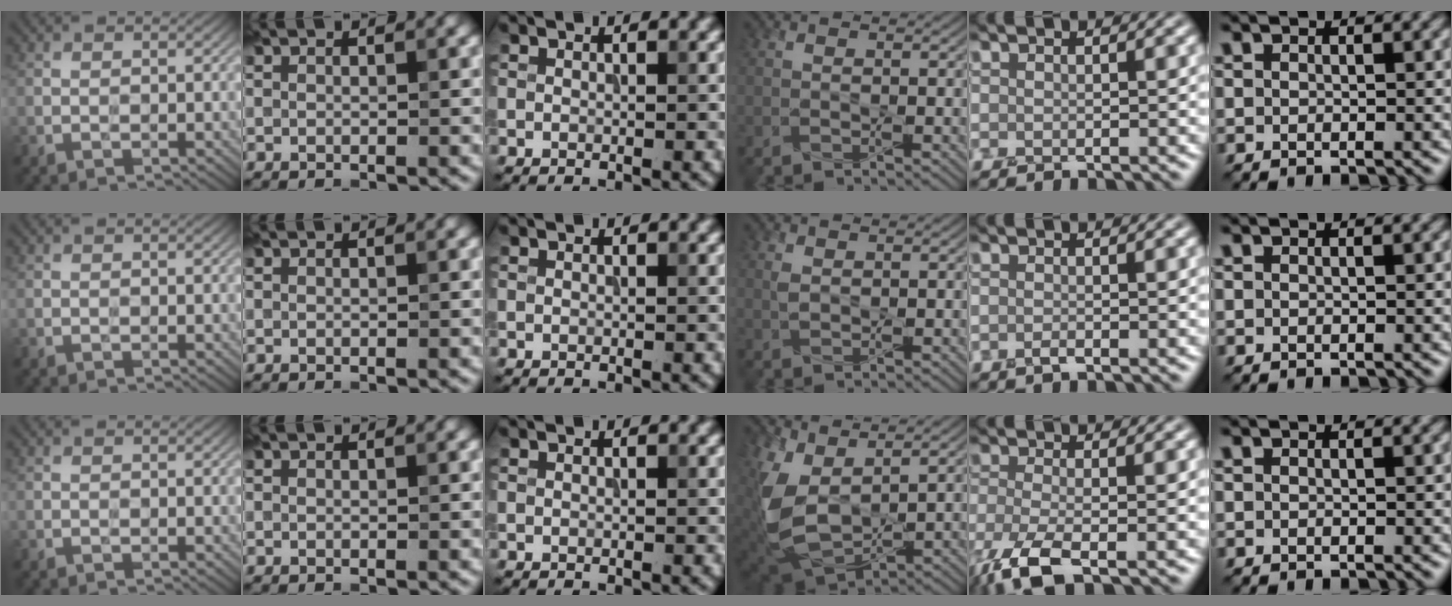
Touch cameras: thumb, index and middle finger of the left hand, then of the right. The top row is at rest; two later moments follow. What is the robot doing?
{"motion": "squeeze", "object": "tweezer"}